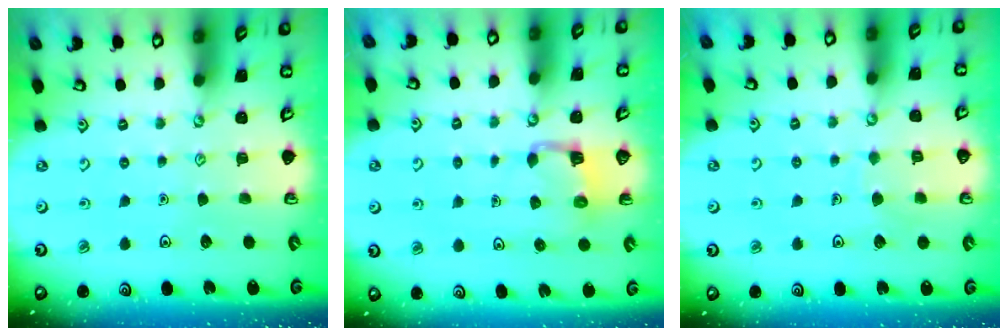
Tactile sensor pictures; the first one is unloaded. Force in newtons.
{"total": 2.7, "press": 2.7, "slide": 0.4}
{"total": 4.3, "press": 4.3, "slide": 0.3}